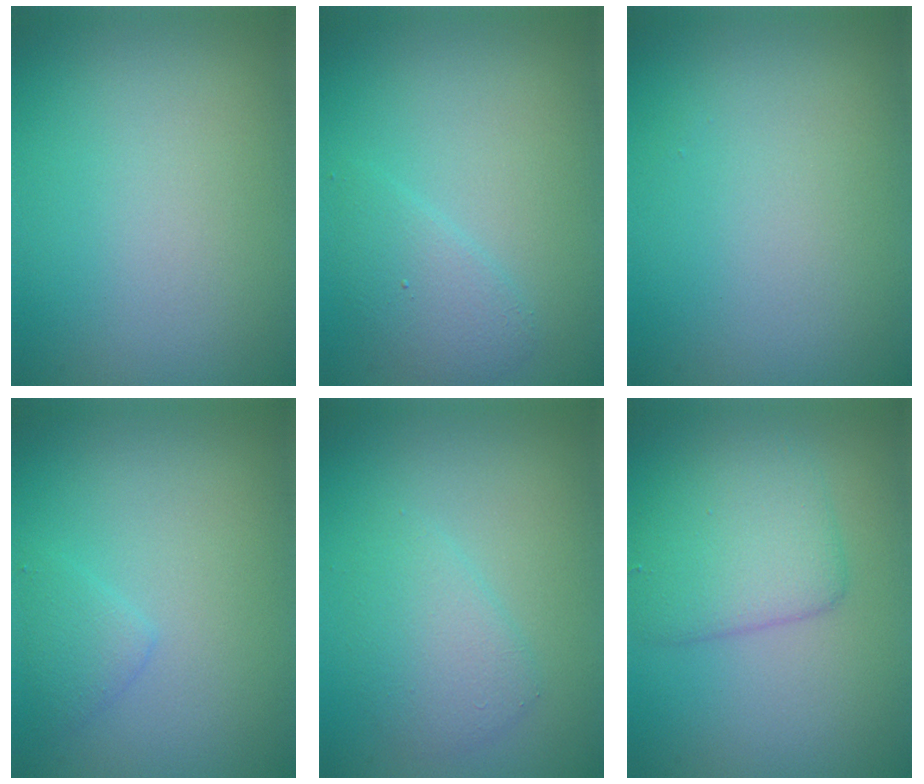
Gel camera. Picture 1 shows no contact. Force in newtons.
{"total": 2.0, "press": 2.0, "slide": 0.2}
{"total": 0.0}
{"total": 1.3, "press": 1.3, "slide": 0.1}
{"total": 2.4, "press": 2.4, "slide": 0.1}
{"total": 4.1, "press": 4.1, "slide": 0.1}